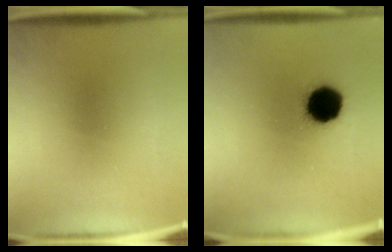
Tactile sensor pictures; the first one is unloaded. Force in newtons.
{"total": 12.1}